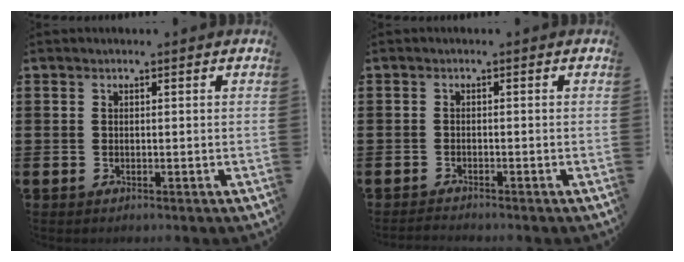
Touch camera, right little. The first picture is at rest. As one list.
[{"total": 0.8, "force": [-0.8, 0.0, 0.0], "torque": [-0.002, -0.001, -0.017]}]